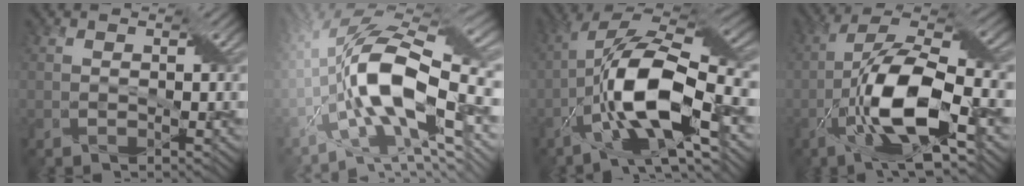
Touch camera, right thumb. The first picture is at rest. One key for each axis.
{"total": 16.7, "fx": -4.0, "fy": 6.3, "fz": 14.9, "tx": -0.282, "ty": 0.004, "tz": -0.086}
{"total": 15.5, "fx": -4.9, "fy": 5.7, "fz": 13.6, "tx": -0.250, "ty": 0.004, "tz": -0.101}
{"total": 14.1, "fx": -4.8, "fy": 4.9, "fz": 12.2, "tx": -0.237, "ty": -0.003, "tz": -0.097}